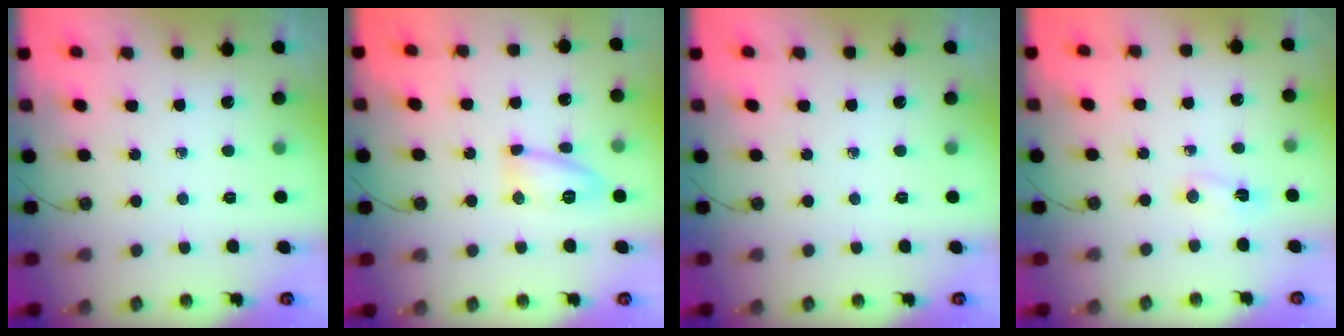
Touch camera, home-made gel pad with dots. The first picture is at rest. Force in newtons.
{"total": 9.3, "press": 9.3, "slide": 1.0}
{"total": 0.0}
{"total": 2.4, "press": 2.4, "slide": 0.5}